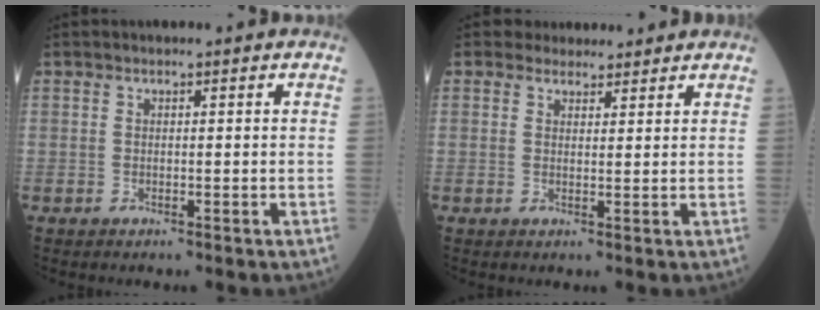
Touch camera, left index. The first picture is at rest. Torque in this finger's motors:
{"motor_torque": [0.47, -0.41, 0.03, -0.01]}